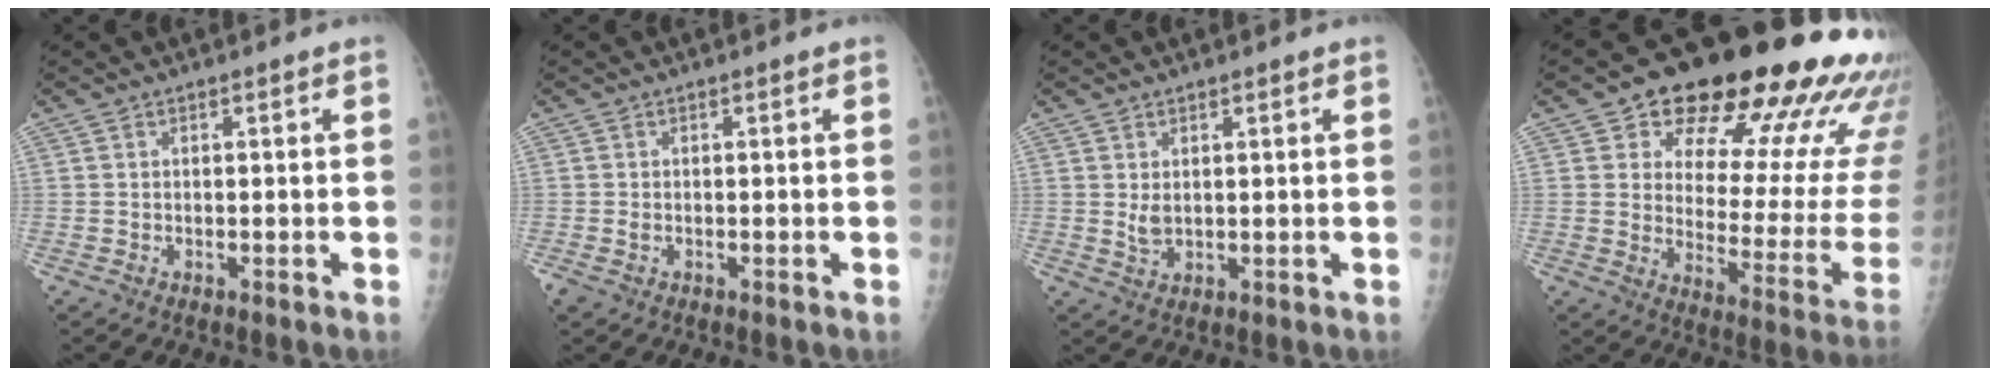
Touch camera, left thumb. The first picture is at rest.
{"total": 1.2, "force": [-0.5, 0.8, 0.8], "torque": [-0.026, -0.003, -0.007]}
{"total": 2.4, "force": [0.8, 1.6, 1.6], "torque": [-0.023, -0.009, 0.019]}
{"total": 27.5, "force": [17.5, 11.7, 17.7], "torque": [-0.196, -0.065, 0.229]}